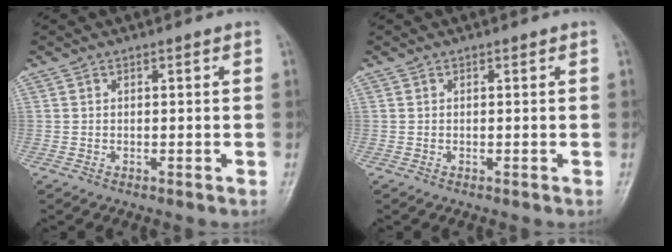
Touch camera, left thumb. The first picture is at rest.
{"total": 0.0}